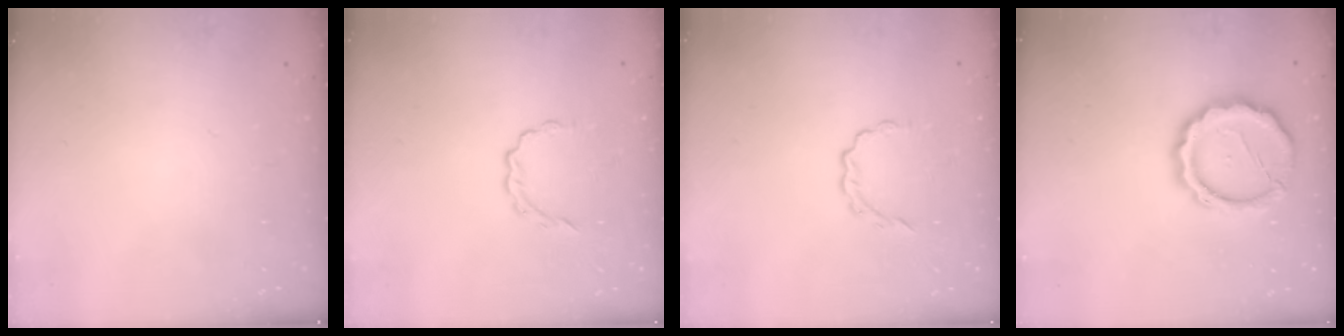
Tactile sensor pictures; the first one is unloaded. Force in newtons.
{"total": 3.5, "press": 3.3, "slide": 1.1}
{"total": 3.5, "press": 3.3, "slide": 1.1}
{"total": 14.5, "press": 14.3, "slide": 2.7}